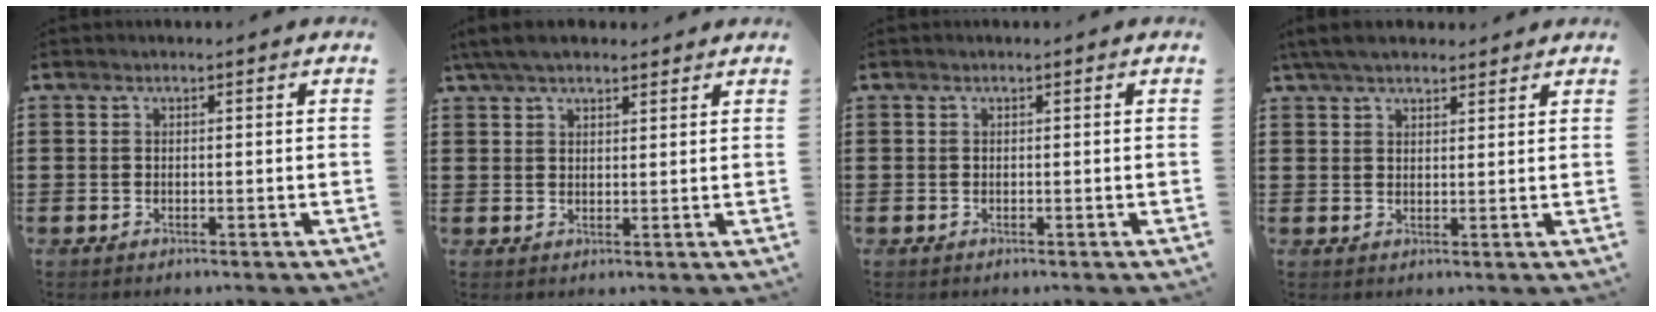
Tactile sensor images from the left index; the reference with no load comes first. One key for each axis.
{"total": 4.7, "fx": 3.9, "fy": 1.3, "fz": 2.3, "tx": -0.056, "ty": 0.001, "tz": 0.073}
{"total": 0.0}
{"total": 4.4, "fx": 3.7, "fy": 1.2, "fz": 2.1, "tx": -0.050, "ty": 0.001, "tz": 0.070}